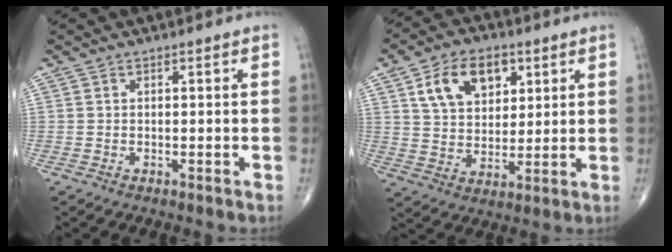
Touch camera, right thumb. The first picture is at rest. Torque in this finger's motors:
{"motor_torque": [-1.10, 1.25, 0.29, 0.03, 0.07]}